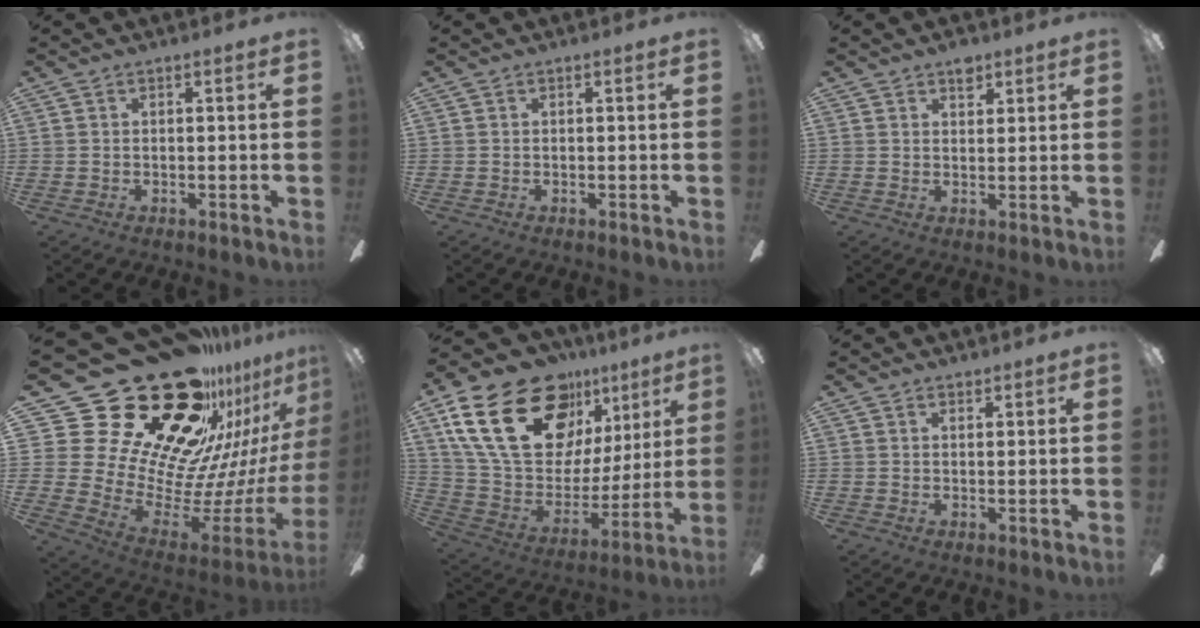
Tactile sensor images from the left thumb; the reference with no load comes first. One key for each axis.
{"total": 0.0}
{"total": 3.8, "fx": 2.6, "fy": 2.1, "fz": 1.8, "tx": -0.007, "ty": -0.012, "tz": 0.040}
{"total": 38.9, "fx": 22.9, "fy": 21.2, "fz": 23.2, "tx": -0.347, "ty": -0.228, "tz": 0.485}
{"total": 29.3, "fx": 15.6, "fy": 16.9, "fz": 18.2, "tx": -0.346, "ty": -0.082, "tz": 0.296}
{"total": 1.2, "fx": 1.1, "fy": 0.5, "fz": 0.2, "tx": 0.003, "ty": -0.003, "tz": 0.019}